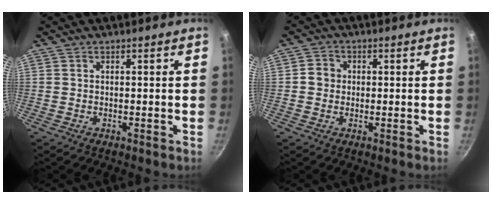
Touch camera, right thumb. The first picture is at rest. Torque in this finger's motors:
{"motor_torque": [0.04, 1.39, 0.60, -0.42, 0.00]}